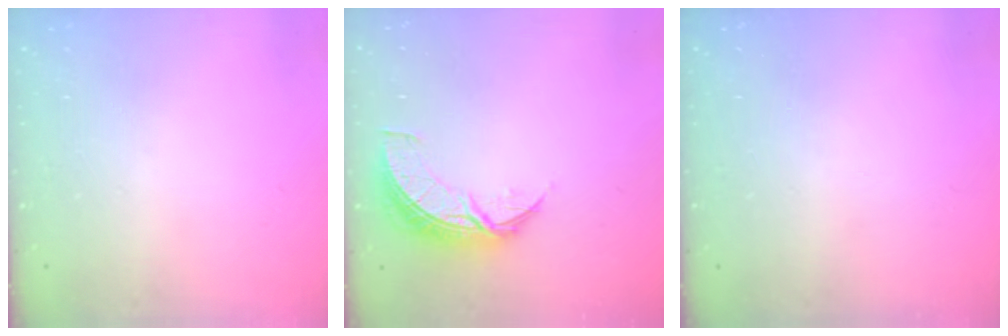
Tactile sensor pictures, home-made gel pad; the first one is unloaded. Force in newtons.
{"total": 8.5, "press": 8.5, "slide": 0.5}
{"total": 0.0}